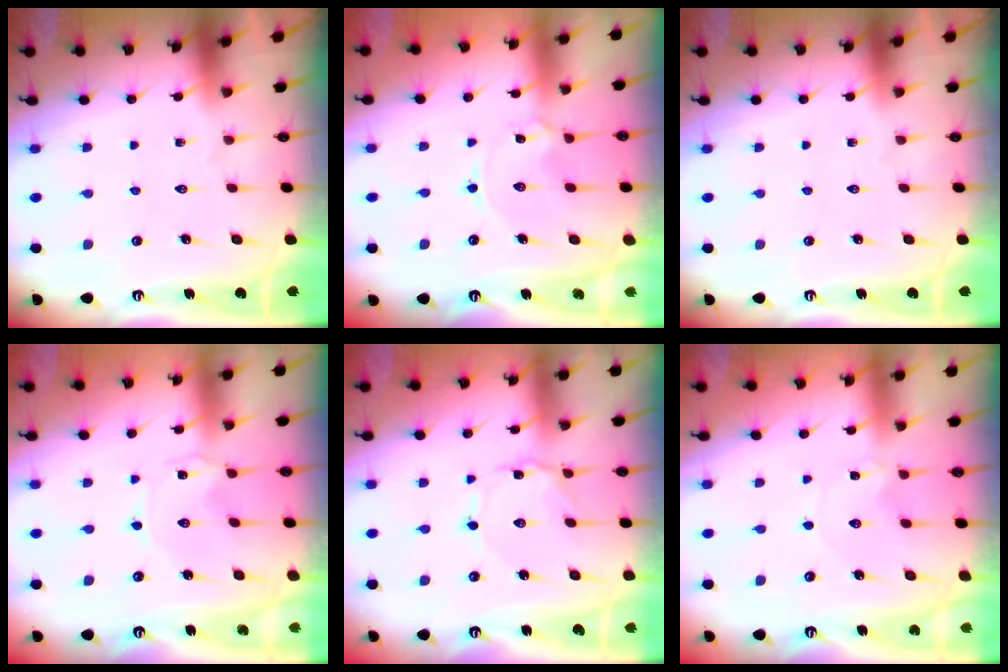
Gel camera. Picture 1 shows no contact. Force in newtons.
{"total": 1.4, "press": 1.3, "slide": 0.1}
{"total": 0.0}
{"total": 0.0}
{"total": 2.1, "press": 2.0, "slide": 0.2}
{"total": 1.0, "press": 1.0, "slide": 0.2}